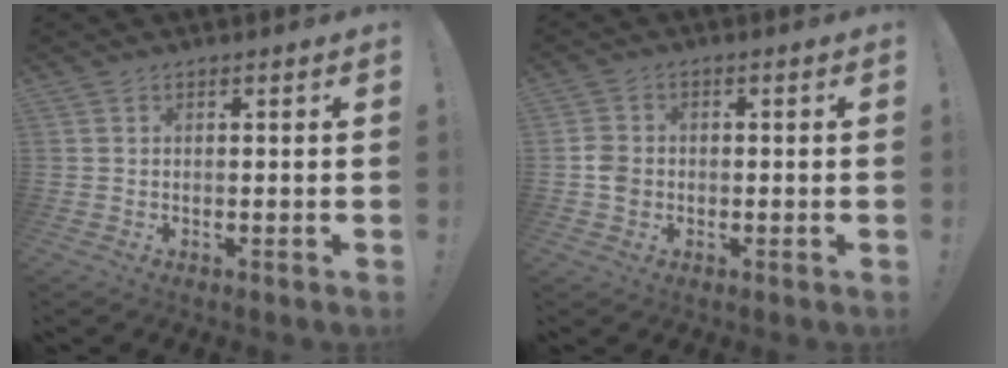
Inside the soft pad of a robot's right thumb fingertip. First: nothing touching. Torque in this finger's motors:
{"motor_torque": [0.62, 0.75, 0.32, -0.54, 0.00]}